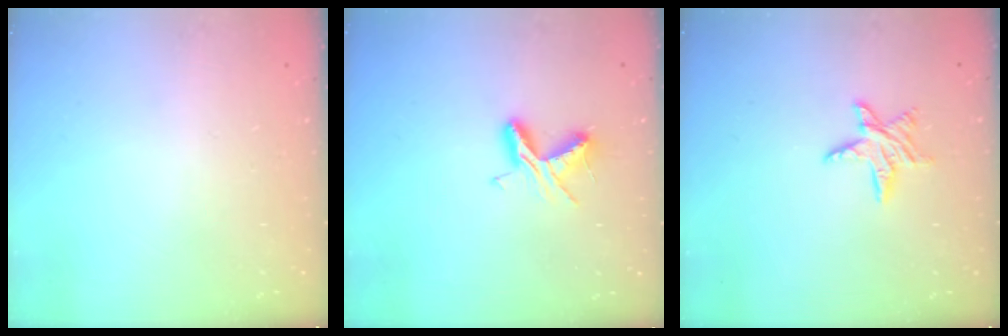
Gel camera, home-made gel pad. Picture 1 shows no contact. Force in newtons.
{"total": 6.5, "press": 6.5, "slide": 0.5}
{"total": 6.7, "press": 6.7, "slide": 0.3}